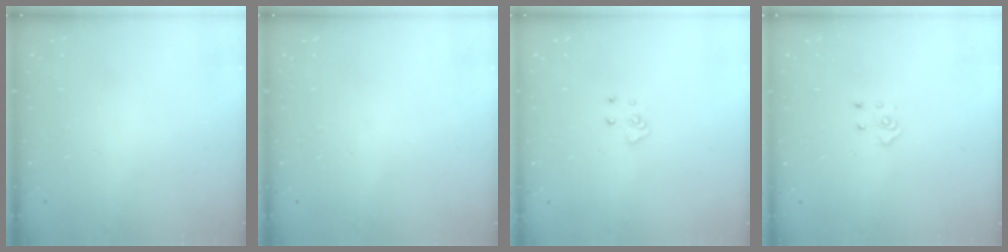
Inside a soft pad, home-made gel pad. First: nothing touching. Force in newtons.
{"total": 0.0}
{"total": 5.1, "press": 5.1, "slide": 0.4}
{"total": 4.1, "press": 4.0, "slide": 0.5}